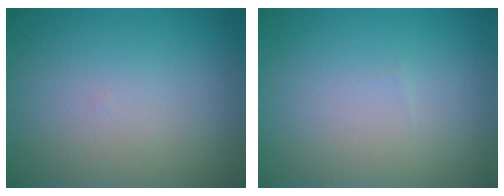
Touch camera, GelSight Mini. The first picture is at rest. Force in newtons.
{"total": 0.0}